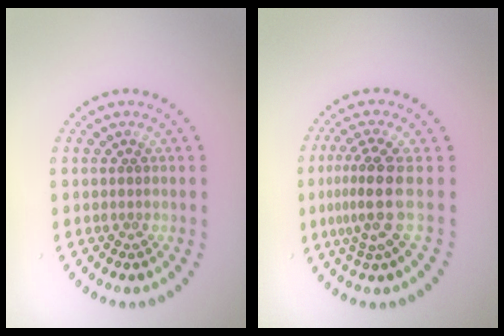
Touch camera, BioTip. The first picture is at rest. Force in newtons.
{"total": 3.5, "press": 2.6, "slide": 2.4}